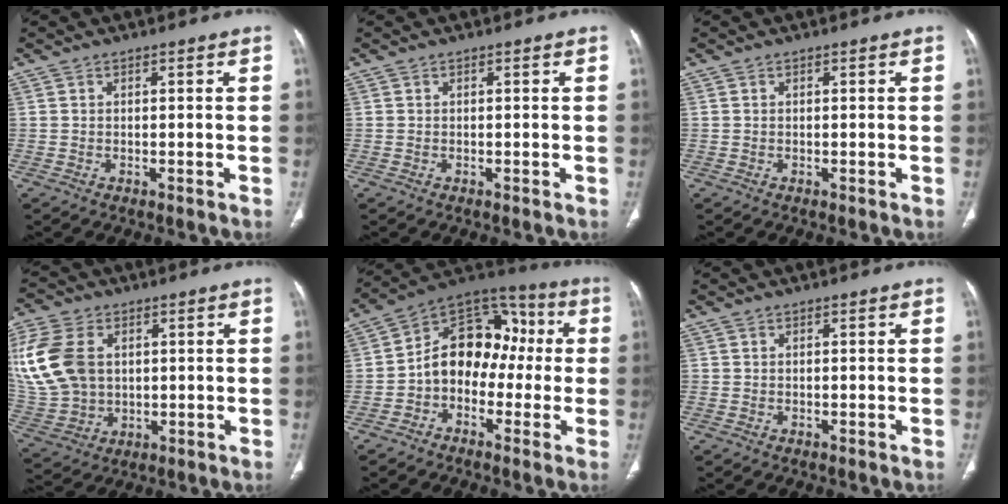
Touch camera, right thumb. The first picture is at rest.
{"total": 0.0}
{"total": 0.0}
{"total": 18.5, "force": [3.9, 13.2, 12.3], "torque": [-0.285, -0.003, 0.087]}
{"total": 14.2, "force": [-1.5, 10.6, 9.3], "torque": [-0.098, 0.052, -0.043]}
{"total": 0.0}